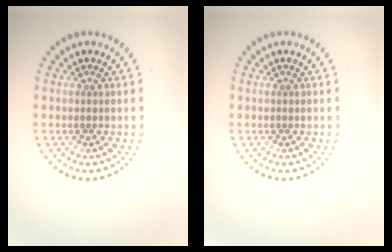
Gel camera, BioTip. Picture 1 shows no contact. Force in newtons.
{"total": 0.0}